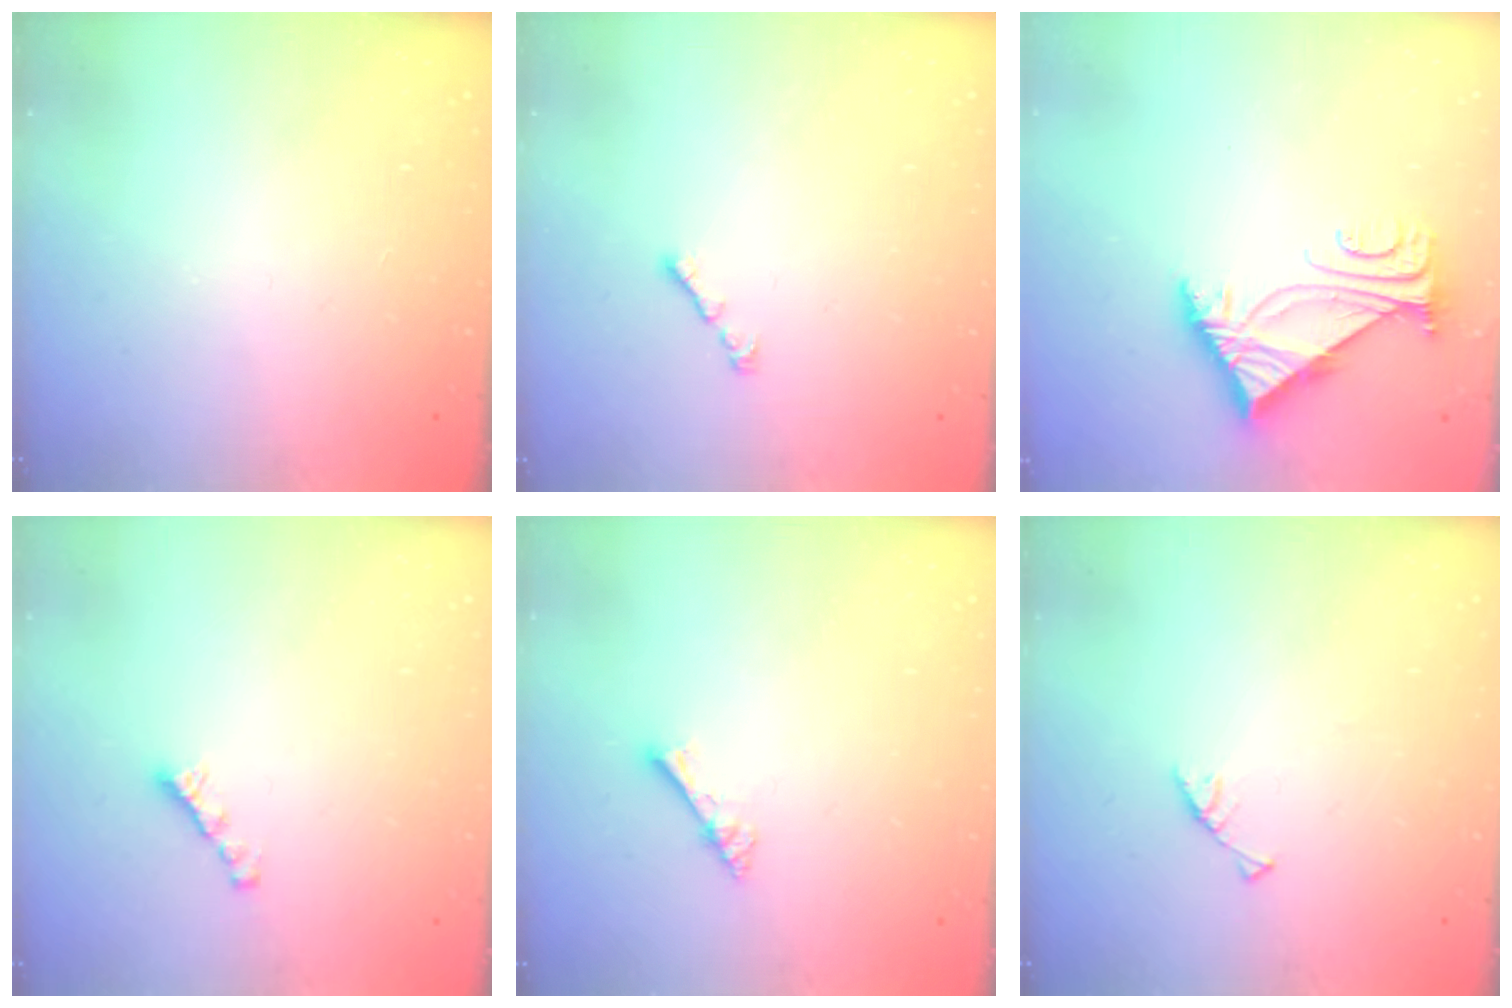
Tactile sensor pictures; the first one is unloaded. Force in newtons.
{"total": 0.9, "press": 0.8, "slide": 0.5}
{"total": 5.0, "press": 4.9, "slide": 1.0}
{"total": 2.7, "press": 2.7, "slide": 0.2}
{"total": 2.7, "press": 2.7, "slide": 0.2}
{"total": 3.0, "press": 3.0, "slide": 0.3}